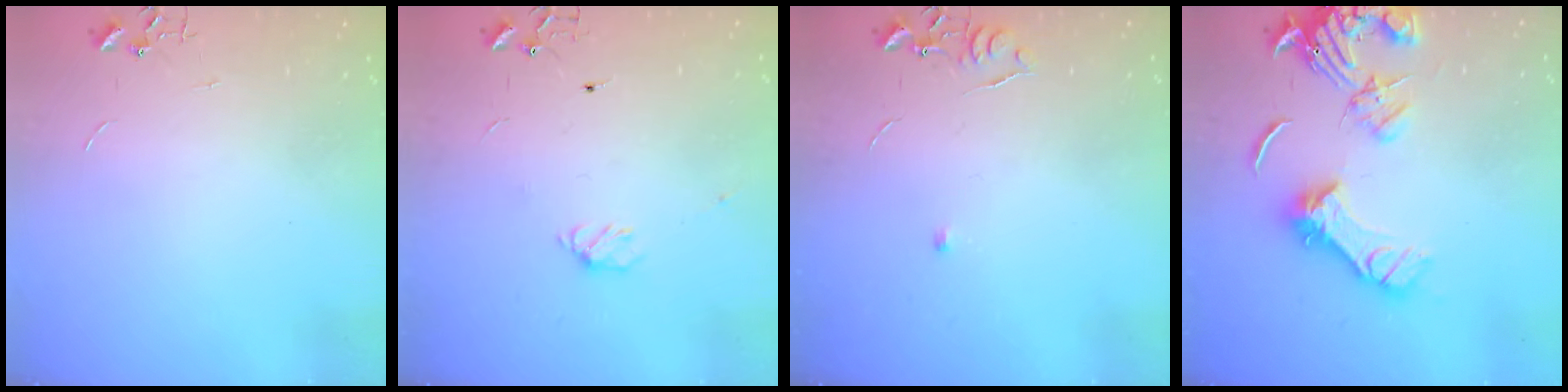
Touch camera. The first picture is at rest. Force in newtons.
{"total": 3.4, "press": 3.4, "slide": 0.7}
{"total": 5.0, "press": 4.9, "slide": 0.6}
{"total": 16.5, "press": 16.3, "slide": 2.2}